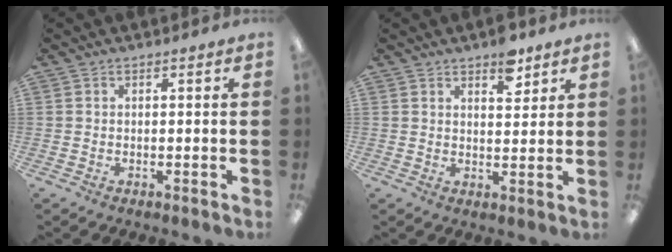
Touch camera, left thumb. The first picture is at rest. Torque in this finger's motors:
{"motor_torque": [0.46, 0.21, 0.31, -0.29, 0.01]}